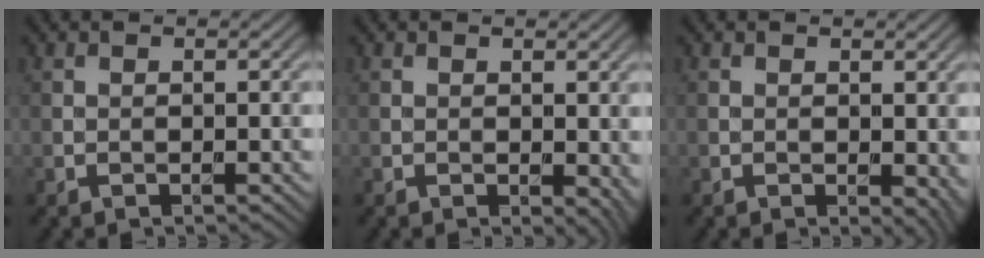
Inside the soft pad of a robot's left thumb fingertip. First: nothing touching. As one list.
[{"total": 2.5, "force": [-0.1, 1.4, 2.1], "torque": [-0.021, -0.007, 0.001]}, {"total": 2.6, "force": [-0.1, 1.4, 2.2], "torque": [-0.023, -0.006, 0.000]}]